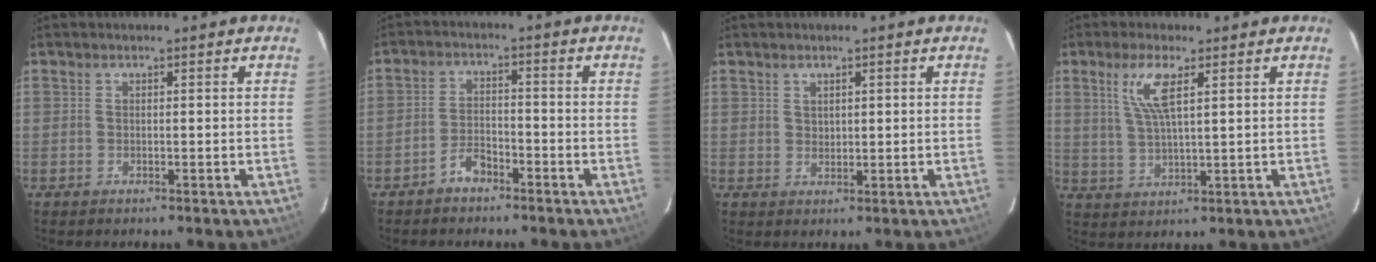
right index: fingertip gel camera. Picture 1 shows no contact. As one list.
[{"total": 4.0, "force": [-3.2, 1.6, 1.7], "torque": [-0.046, 0.012, -0.059]}, {"total": 1.5, "force": [0.9, 1.1, 0.5], "torque": [-0.004, 0.003, 0.017]}, {"total": 6.4, "force": [2.8, 1.2, 5.6], "torque": [-0.117, 0.000, 0.058]}]